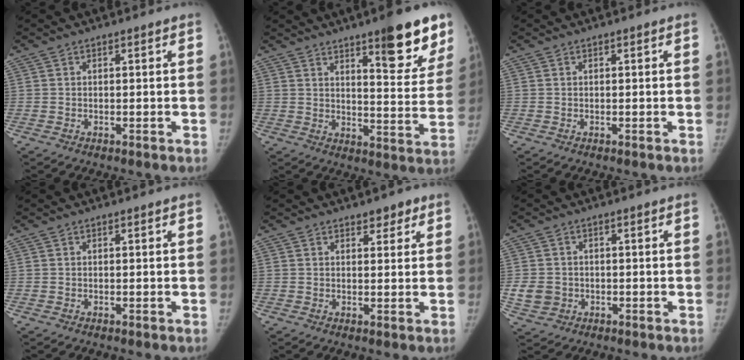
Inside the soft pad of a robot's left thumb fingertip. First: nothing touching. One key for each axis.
{"total": 15.0, "fx": 9.6, "fy": 4.0, "fz": 10.8, "tx": -0.091, "ty": -0.061, "tz": 0.133}
{"total": 0.0}
{"total": 0.0}
{"total": 2.8, "fx": 1.9, "fy": 1.5, "fz": 1.3, "tx": 0.003, "ty": -0.009, "tz": 0.025}
{"total": 4.6, "fx": -0.9, "fy": 4.1, "fz": 1.8, "tx": -0.024, "ty": 0.004, "tz": -0.008}